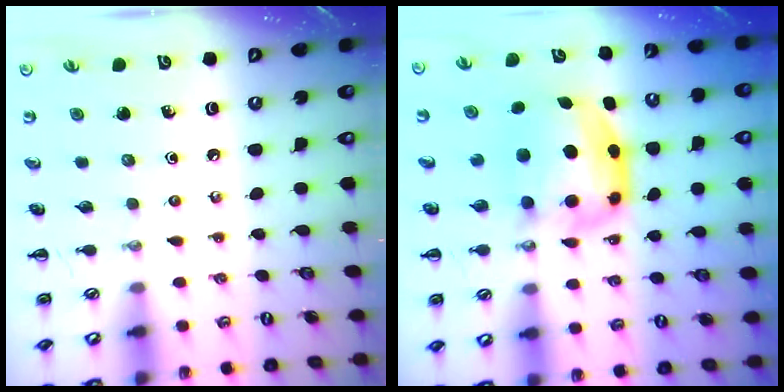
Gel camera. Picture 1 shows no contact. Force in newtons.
{"total": 6.0, "press": 5.9, "slide": 0.8}